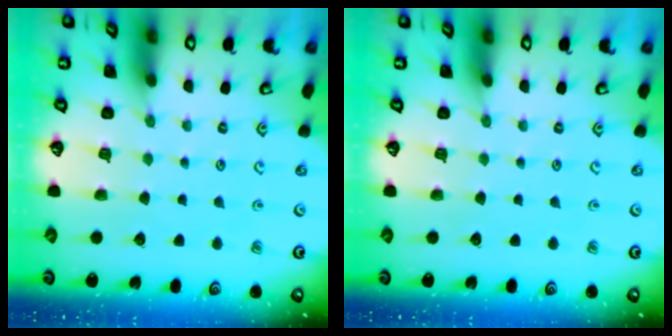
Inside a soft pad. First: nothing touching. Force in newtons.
{"total": 0.0}